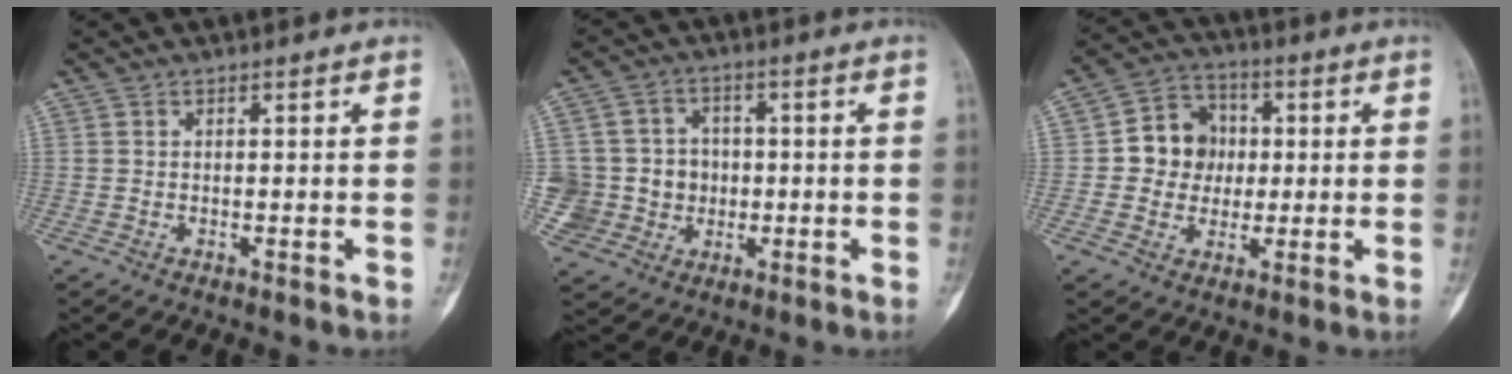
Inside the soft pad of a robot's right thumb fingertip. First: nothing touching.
{"total": 9.7, "force": [-0.5, 9.5, 1.9], "torque": [-0.002, 0.022, -0.003]}
{"total": 9.4, "force": [0.2, 8.6, 3.9], "torque": [-0.020, 0.017, -0.006]}